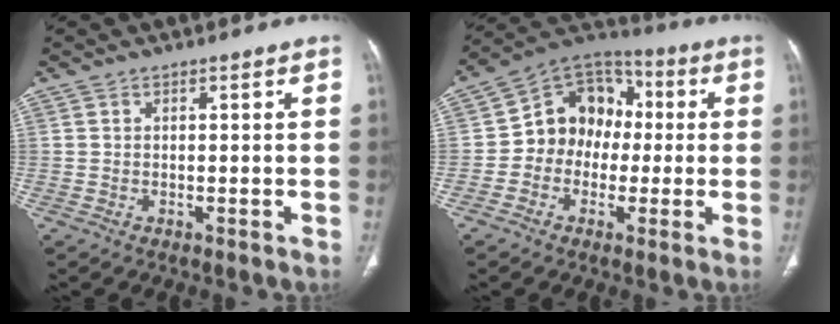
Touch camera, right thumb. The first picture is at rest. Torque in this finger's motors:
{"motor_torque": [0.12, 0.21, 0.32, -0.08, 0.11]}